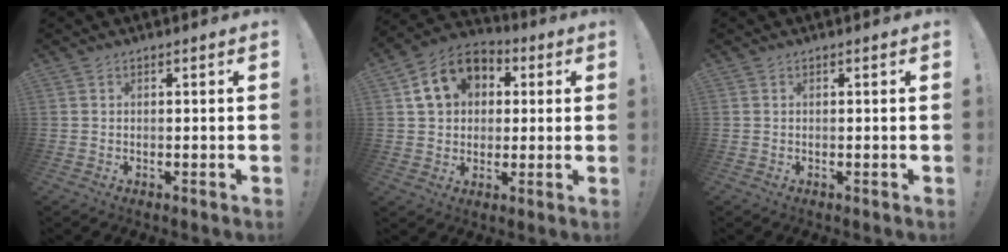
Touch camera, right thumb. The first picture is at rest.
{"total": 13.2, "force": [4.4, 10.4, 6.9], "torque": [-0.103, -0.001, 0.089]}
{"total": 0.0}